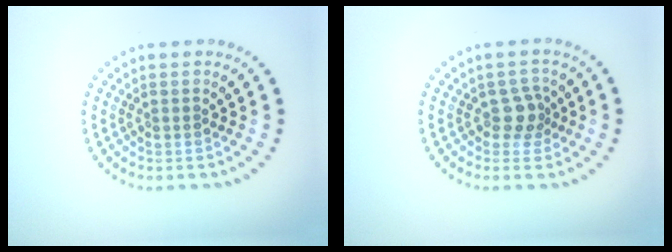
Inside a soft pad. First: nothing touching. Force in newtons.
{"total": 1.7, "press": 1.4, "slide": 0.9}